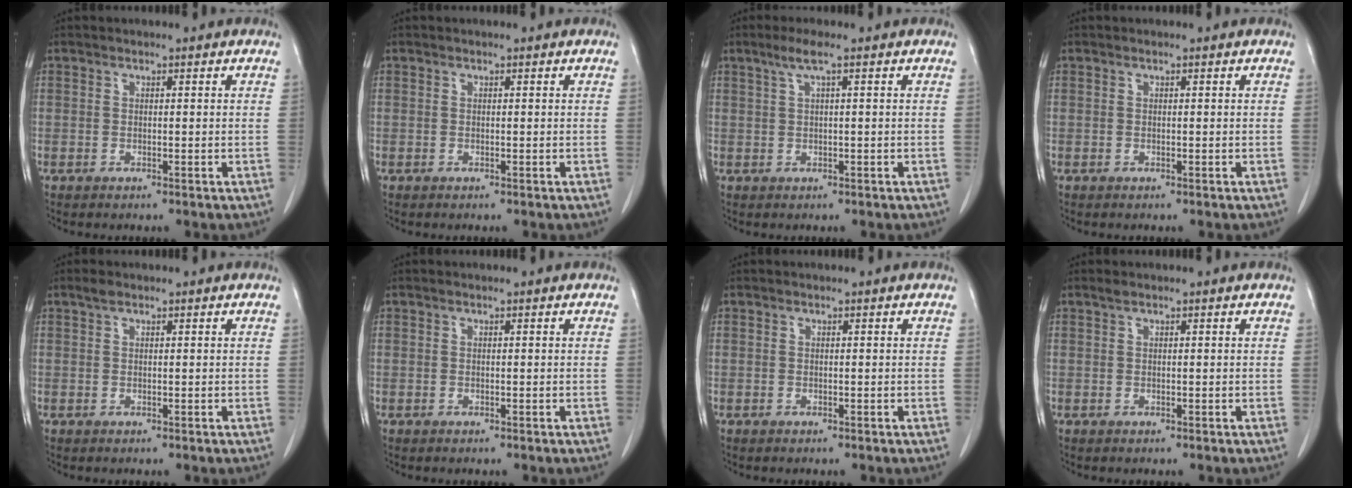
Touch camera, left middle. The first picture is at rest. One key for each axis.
{"total": 0.0}
{"total": 2.4, "fx": 1.2, "fy": -0.2, "fz": 2.1, "tx": -0.051, "ty": 0.011, "tz": 0.027}
{"total": 0.0}
{"total": 1.0, "fx": 0.7, "fy": 0.4, "fz": 0.6, "tx": -0.014, "ty": 0.009, "tz": 0.015}
{"total": 0.0}
{"total": 0.0}
{"total": 0.5, "fx": 0.4, "fy": 0.1, "fz": 0.3, "tx": -0.011, "ty": 0.007, "tz": 0.009}